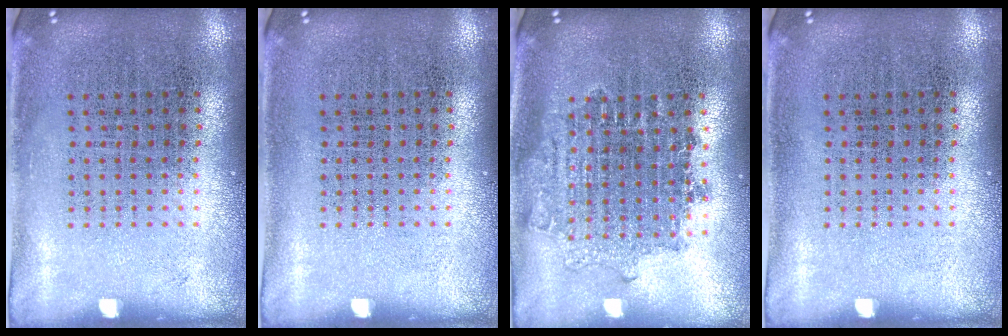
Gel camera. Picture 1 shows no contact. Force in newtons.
{"total": 0.0}
{"total": 1.7, "press": 1.4, "slide": 1.0}
{"total": 0.0}